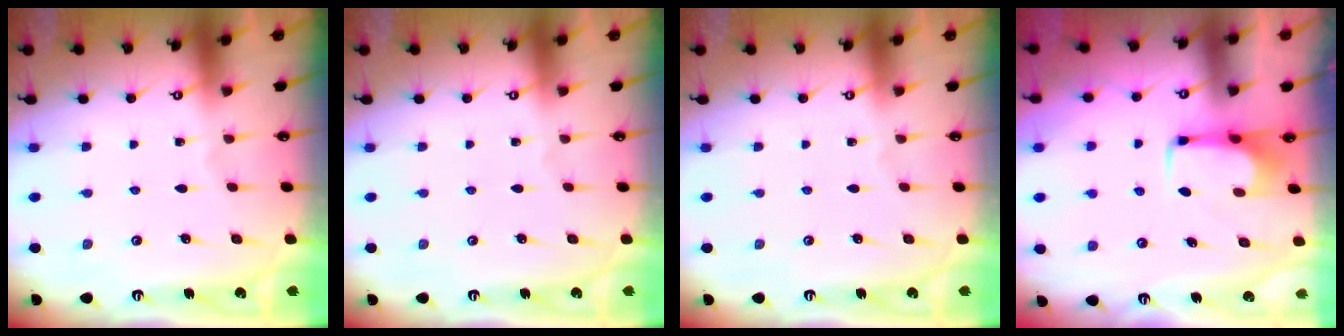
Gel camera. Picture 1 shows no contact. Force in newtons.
{"total": 0.0}
{"total": 0.0}
{"total": 1.6, "press": 1.5, "slide": 0.5}